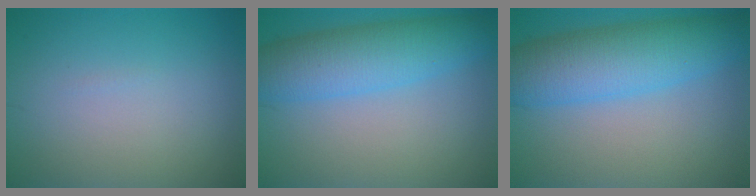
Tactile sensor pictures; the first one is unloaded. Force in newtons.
{"total": 6.4, "press": 6.4, "slide": 0.2}
{"total": 7.9, "press": 7.9, "slide": 0.2}